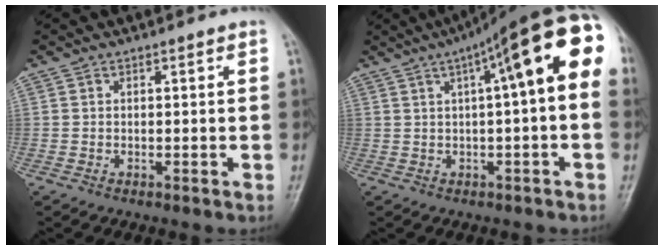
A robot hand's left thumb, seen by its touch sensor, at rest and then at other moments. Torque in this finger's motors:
{"motor_torque": [1.79, 3.22, 2.27, -0.45, 0.19]}